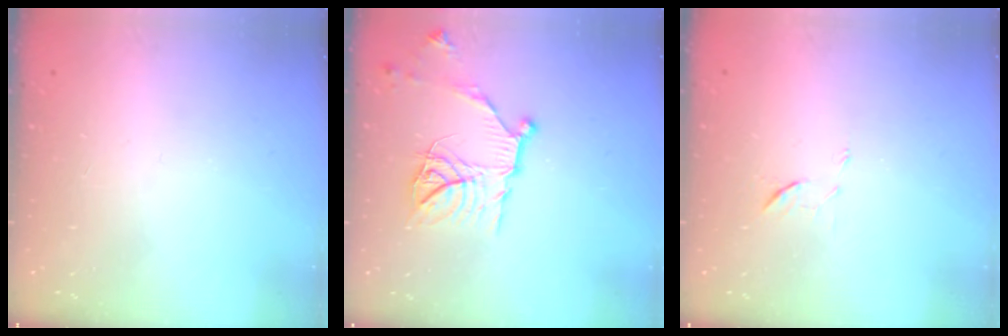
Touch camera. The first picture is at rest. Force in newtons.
{"total": 14.7, "press": 14.7, "slide": 0.2}
{"total": 5.8, "press": 5.7, "slide": 1.3}